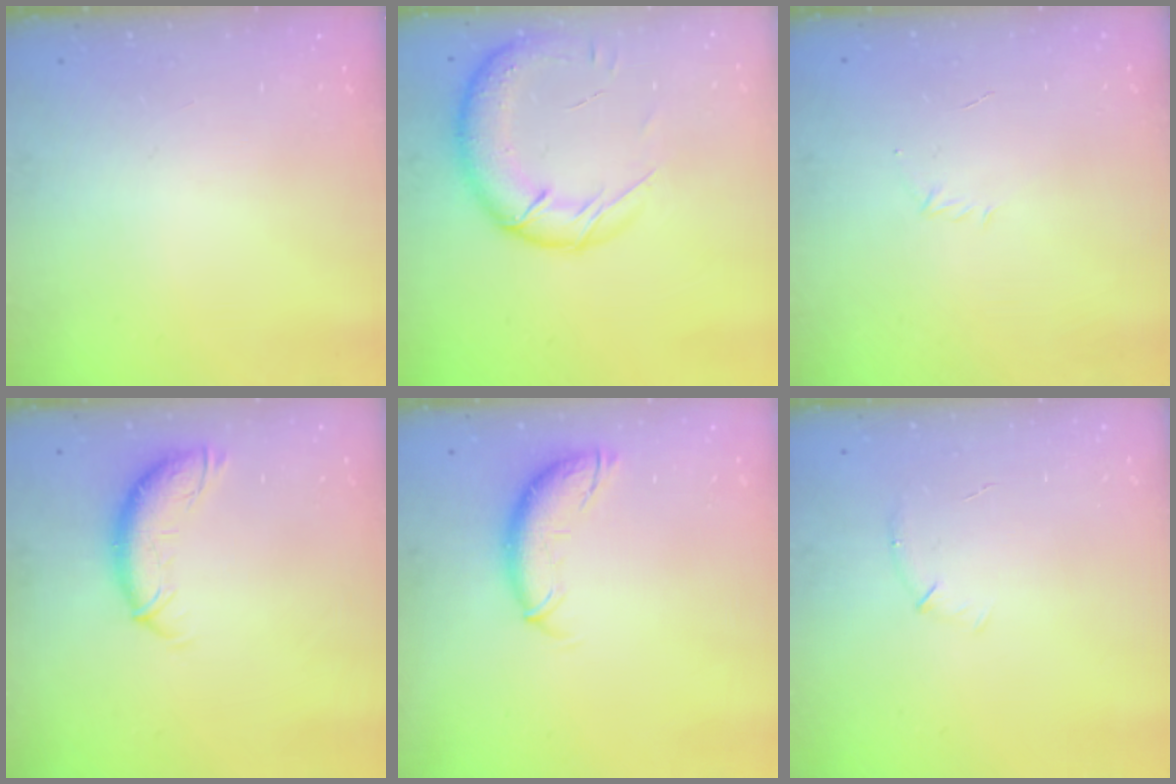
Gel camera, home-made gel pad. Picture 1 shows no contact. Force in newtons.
{"total": 18.0, "press": 17.4, "slide": 4.4}
{"total": 2.9, "press": 2.8, "slide": 0.7}
{"total": 10.3, "press": 10.3, "slide": 0.8}
{"total": 9.9, "press": 9.8, "slide": 1.4}
{"total": 5.5, "press": 5.2, "slide": 1.6}